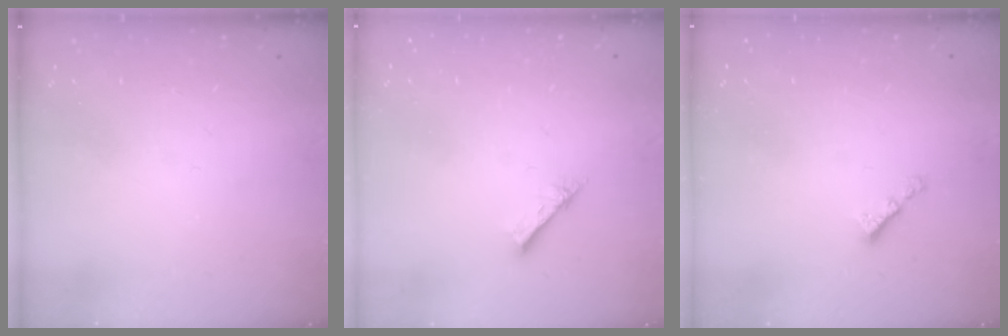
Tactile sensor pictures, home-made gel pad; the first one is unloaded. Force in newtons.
{"total": 2.1, "press": 2.1, "slide": 0.2}
{"total": 2.3, "press": 2.3, "slide": 0.4}